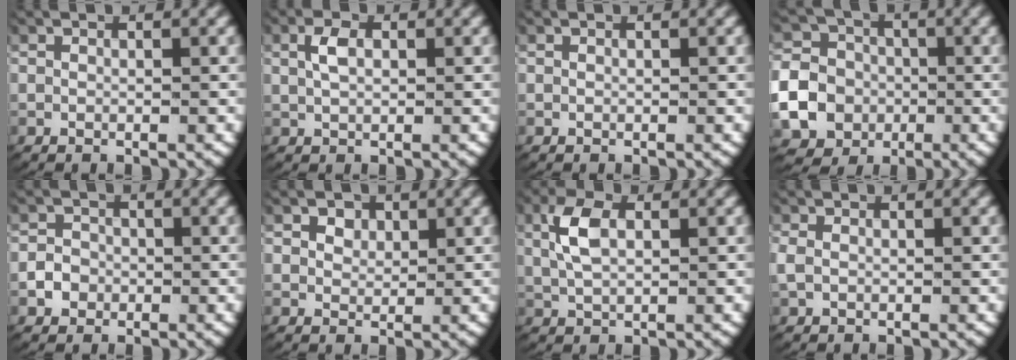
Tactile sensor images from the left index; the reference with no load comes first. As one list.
[{"total": 1.8, "force": [0.5, 0.9, 1.4], "torque": [-0.035, -0.003, 0.014]}, {"total": 0.0}, {"total": 13.1, "force": [-3.1, 12.1, 4.1], "torque": [-0.113, -0.048, -0.058]}, {"total": 2.4, "force": [-0.7, 2.3, 0.5], "torque": [-0.014, -0.003, -0.016]}, {"total": 1.4, "force": [0.9, 1.0, 0.5], "torque": [-0.009, -0.009, 0.022]}, {"total": 3.3, "force": [1.1, 1.6, 2.7], "torque": [-0.068, 0.001, 0.024]}, {"total": 1.2, "force": [-0.1, 1.0, 0.7], "torque": [-0.033, -0.004, 0.005]}]